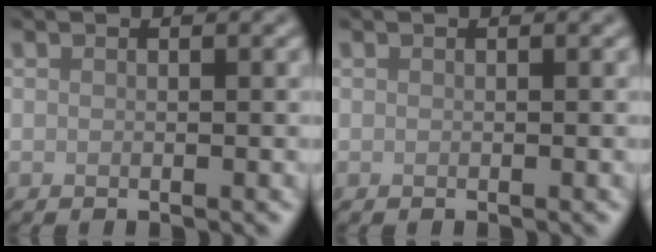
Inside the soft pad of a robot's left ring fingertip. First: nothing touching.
{"total": 0.0}